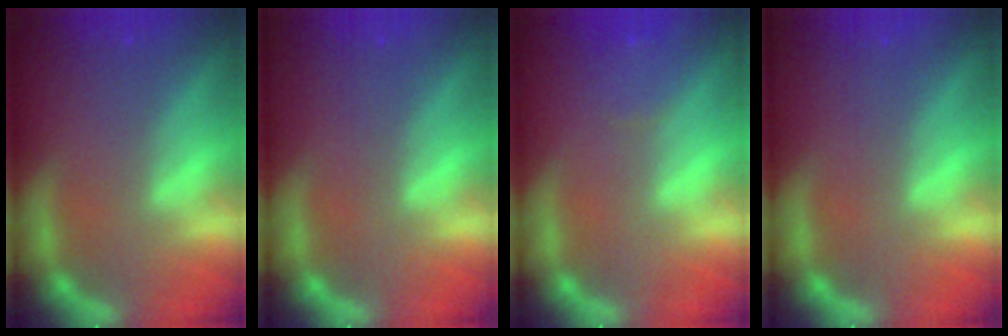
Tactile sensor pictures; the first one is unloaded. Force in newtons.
{"total": 0.0}
{"total": 1.9}
{"total": 0.0}